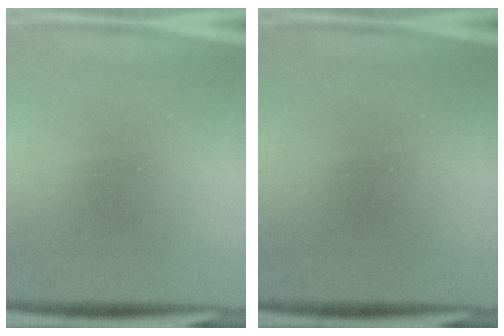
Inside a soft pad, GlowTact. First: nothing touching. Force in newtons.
{"total": 0.0}